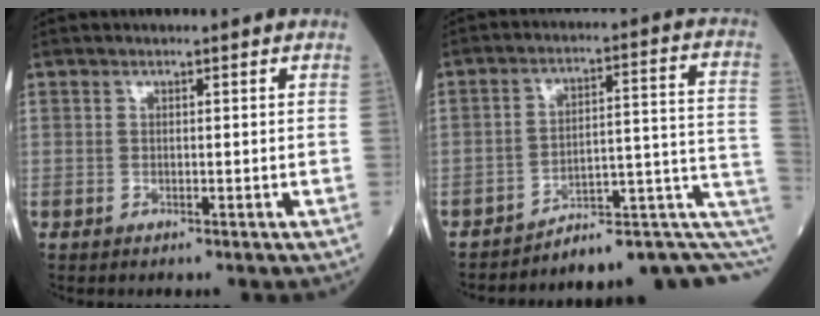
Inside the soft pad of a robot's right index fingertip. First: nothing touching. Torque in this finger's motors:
{"motor_torque": [-1.20, -0.94, -0.37, -0.21]}